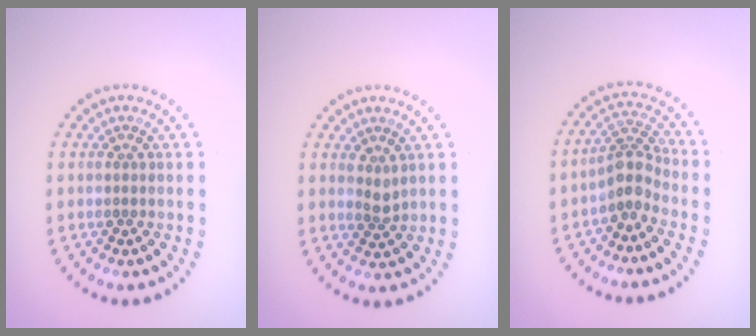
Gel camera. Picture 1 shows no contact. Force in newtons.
{"total": 1.3, "press": 1.0, "slide": 0.7}
{"total": 2.7, "press": 2.0, "slide": 1.8}